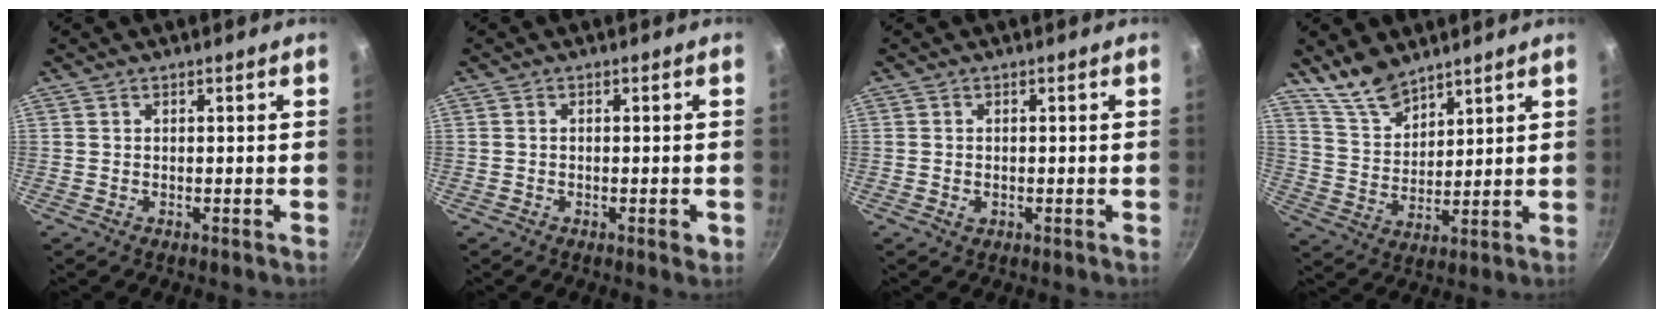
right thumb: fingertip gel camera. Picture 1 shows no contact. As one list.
[{"total": 2.1, "force": [-0.8, 0.8, 1.7], "torque": [-0.028, 0.005, -0.013]}, {"total": 1.0, "force": [-0.2, 0.9, 0.5], "torque": [-0.010, 0.001, -0.001]}, {"total": 8.6, "force": [7.2, 3.5, 3.0], "torque": [-0.037, -0.044, 0.147]}]